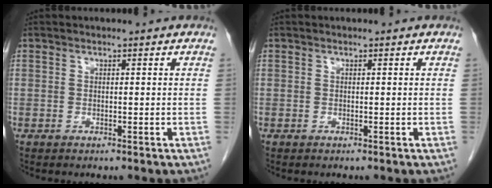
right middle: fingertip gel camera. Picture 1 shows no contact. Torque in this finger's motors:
{"motor_torque": [0.00, 0.05, -0.02, -0.01]}